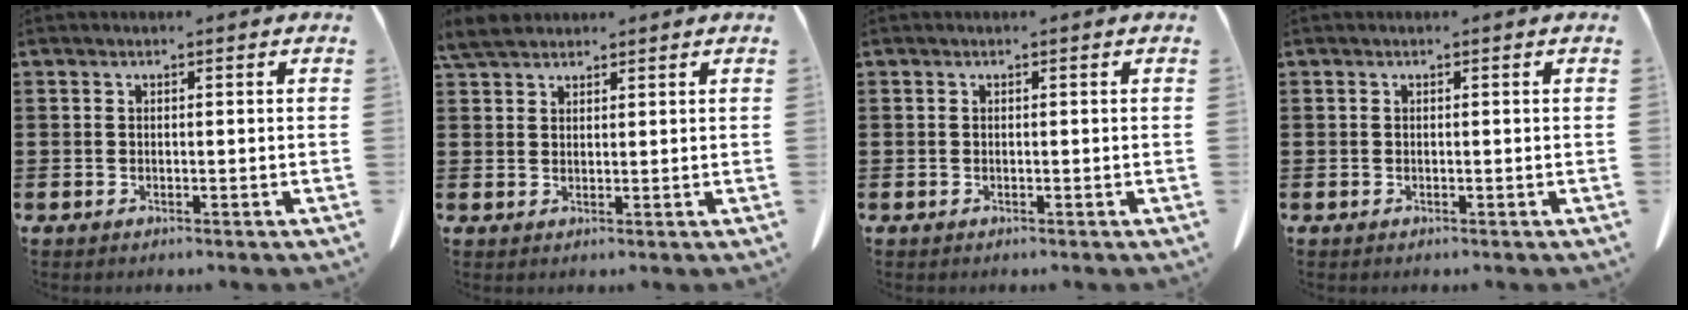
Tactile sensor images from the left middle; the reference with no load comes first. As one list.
[{"total": 3.6, "force": [3.2, 1.1, 1.3], "torque": [-0.036, 0.002, 0.062]}, {"total": 0.0}, {"total": 0.0}]